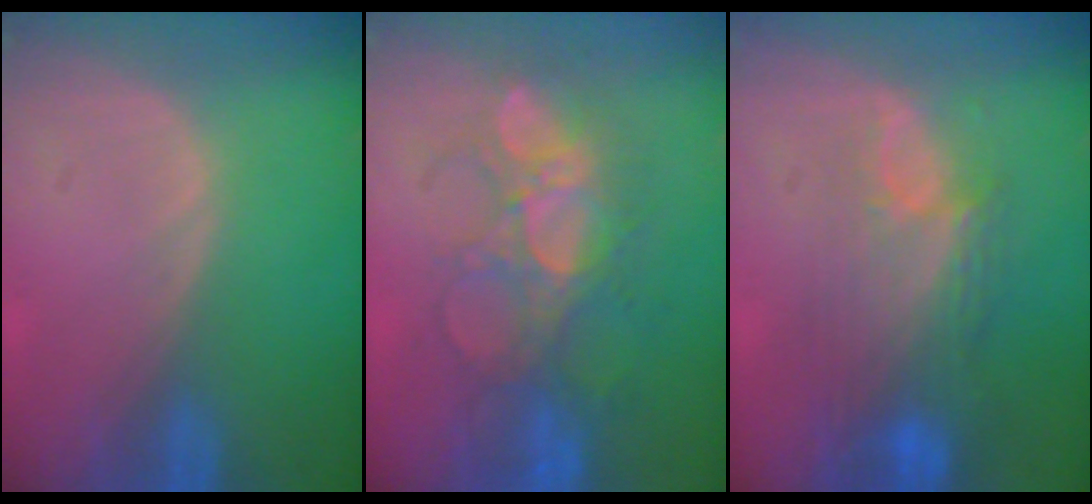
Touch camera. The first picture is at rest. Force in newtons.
{"total": 8.7, "press": 8.4, "slide": 2.4}
{"total": 9.7, "press": 8.0, "slide": 5.5}